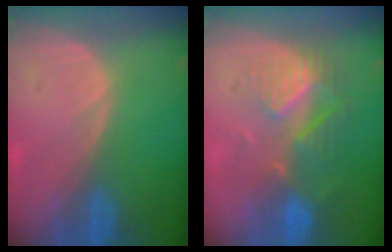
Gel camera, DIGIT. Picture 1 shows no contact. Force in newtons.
{"total": 9.1, "press": 7.9, "slide": 4.5}